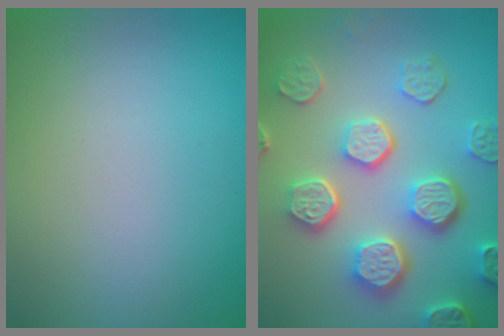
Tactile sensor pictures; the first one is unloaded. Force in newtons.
{"total": 7.8, "press": 6.1, "slide": 5.0}